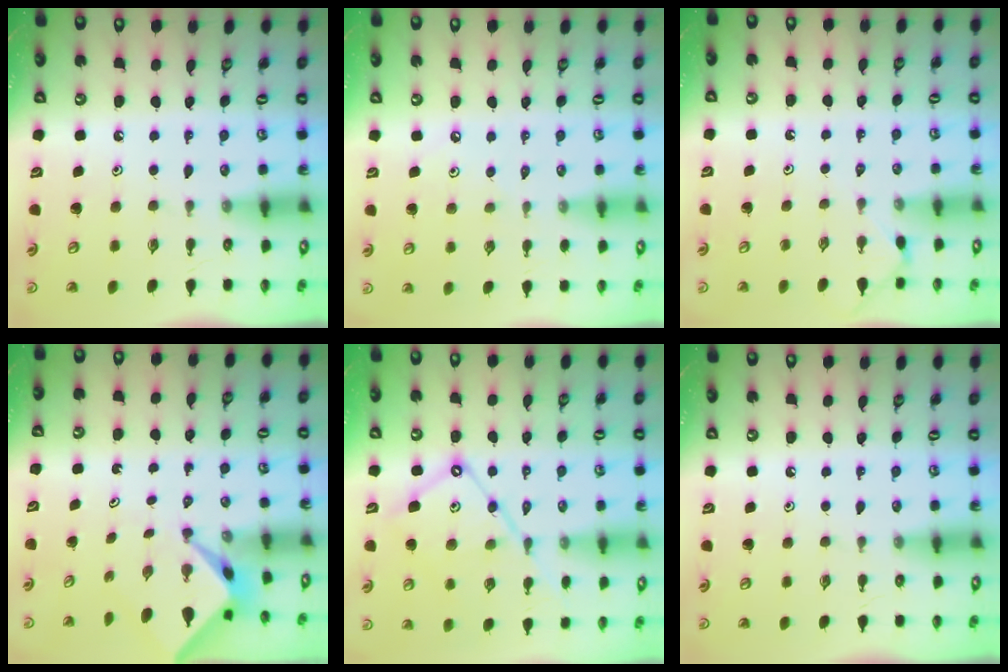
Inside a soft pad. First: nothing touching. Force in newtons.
{"total": 2.8, "press": 2.8, "slide": 0.5}
{"total": 3.0, "press": 3.0, "slide": 0.4}
{"total": 2.4, "press": 2.4, "slide": 0.2}
{"total": 14.2, "press": 14.1, "slide": 1.4}
{"total": 0.0}